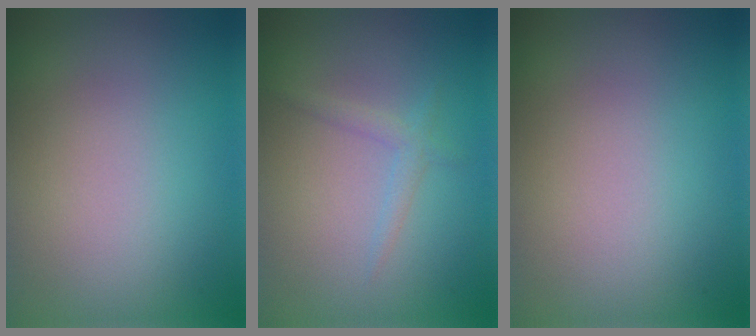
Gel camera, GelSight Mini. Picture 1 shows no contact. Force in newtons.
{"total": 1.3, "press": 1.3, "slide": 0.1}
{"total": 0.0}